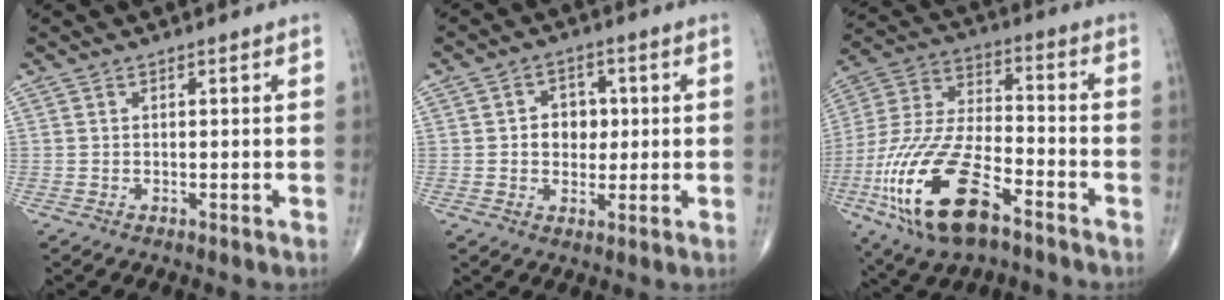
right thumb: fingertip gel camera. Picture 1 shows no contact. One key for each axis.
{"total": 6.0, "fx": 0.5, "fy": 4.8, "fz": 3.6, "tx": -0.016, "ty": 0.004, "tz": 0.005}
{"total": 22.5, "fx": -10.6, "fy": 9.6, "fz": 17.3, "tx": -0.390, "ty": 0.029, "tz": -0.194}